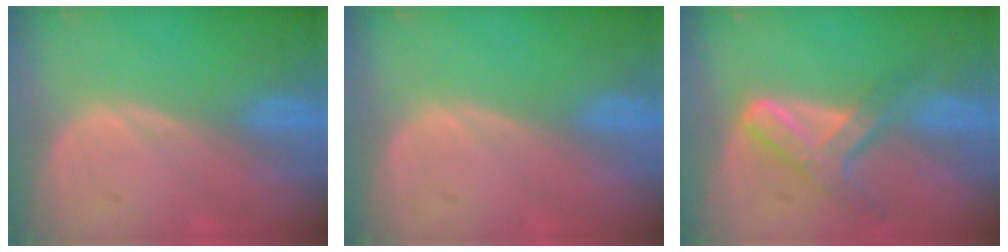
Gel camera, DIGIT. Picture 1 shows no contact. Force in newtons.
{"total": 0.0}
{"total": 7.1, "press": 6.1, "slide": 3.7}